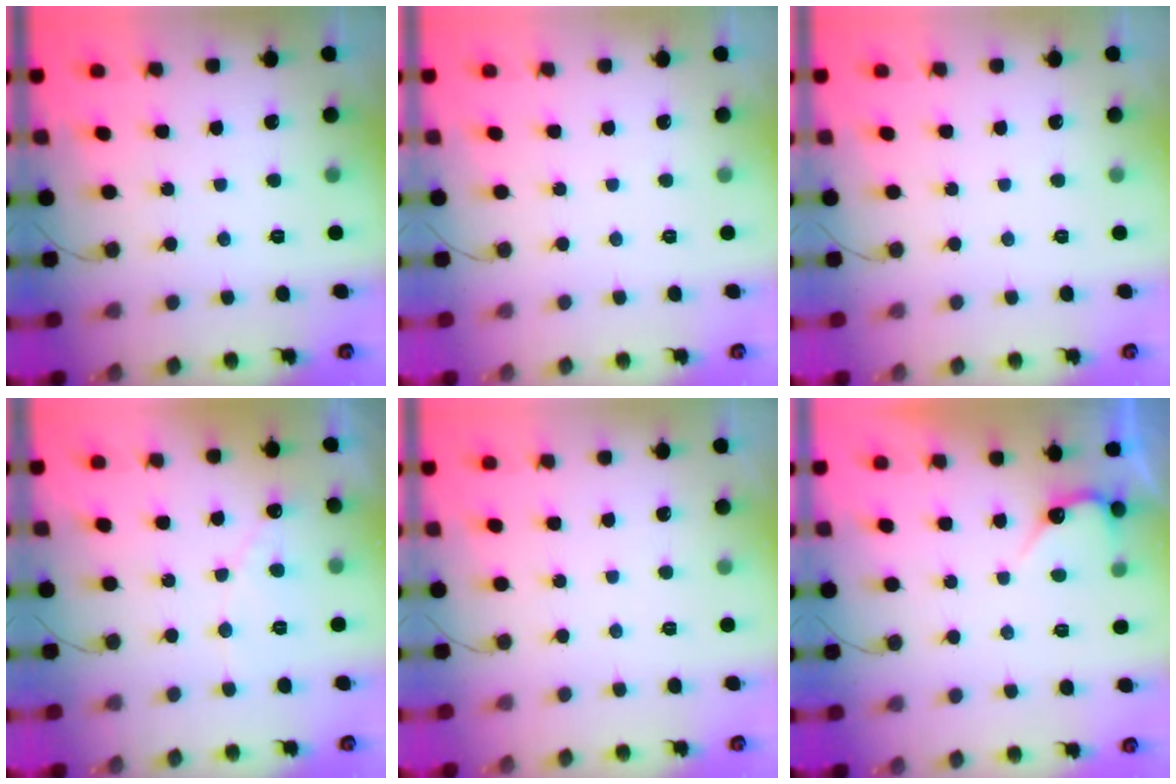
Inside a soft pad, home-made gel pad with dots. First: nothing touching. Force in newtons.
{"total": 0.0}
{"total": 0.0}
{"total": 5.8, "press": 5.8, "slide": 0.2}
{"total": 0.0}
{"total": 4.0, "press": 4.0, "slide": 0.2}